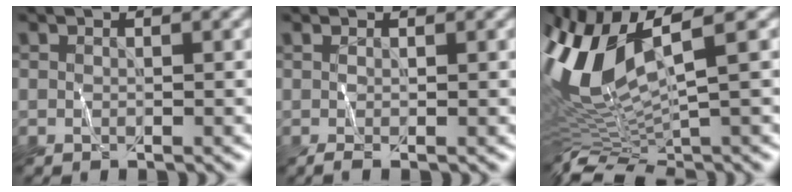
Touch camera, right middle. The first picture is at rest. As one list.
[{"total": 1.3, "force": [-0.2, 0.5, 1.2], "torque": [-0.013, 0.000, 0.000]}, {"total": 9.3, "force": [0.2, 3.2, 8.7], "torque": [-0.175, 0.011, 0.005]}]